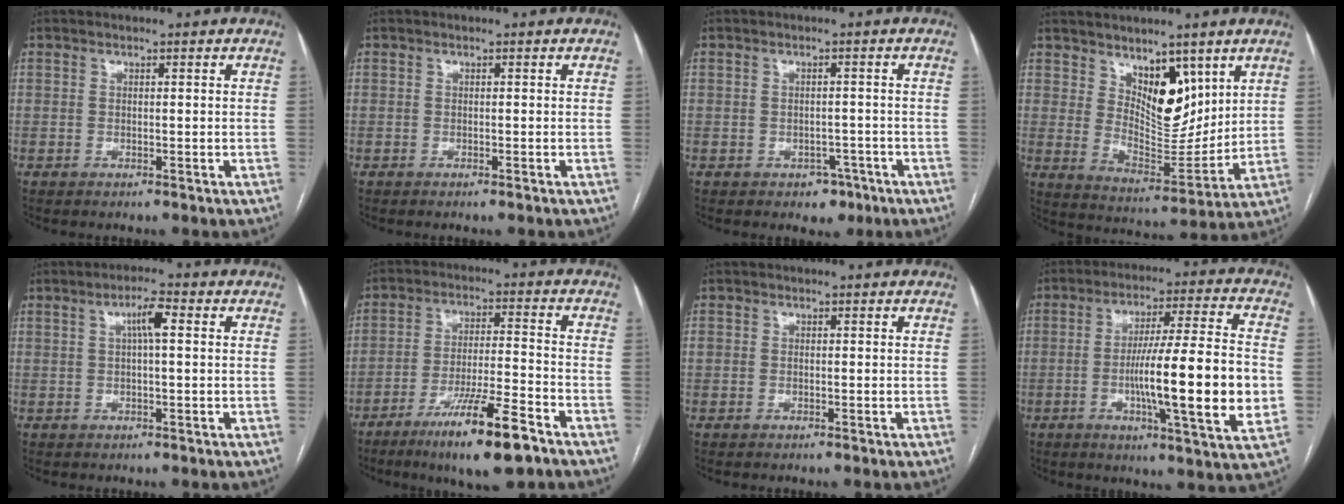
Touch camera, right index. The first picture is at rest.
{"total": 0.0}
{"total": 3.2, "force": [-1.7, 2.4, 1.1], "torque": [-0.003, 0.010, -0.015]}
{"total": 9.7, "force": [5.3, 4.5, 6.8], "torque": [-0.111, -0.008, 0.104]}
{"total": 3.8, "force": [0.9, 0.4, 3.6], "torque": [-0.065, 0.012, 0.015]}
{"total": 13.0, "force": [-8.2, 1.0, 10.0], "torque": [-0.176, -0.021, -0.136]}
{"total": 0.9, "force": [0.0, 0.7, 0.6], "torque": [-0.019, 0.007, 0.005]}
{"total": 18.0, "force": [-2.8, 0.4, 17.8], "torque": [-0.272, -0.001, -0.042]}